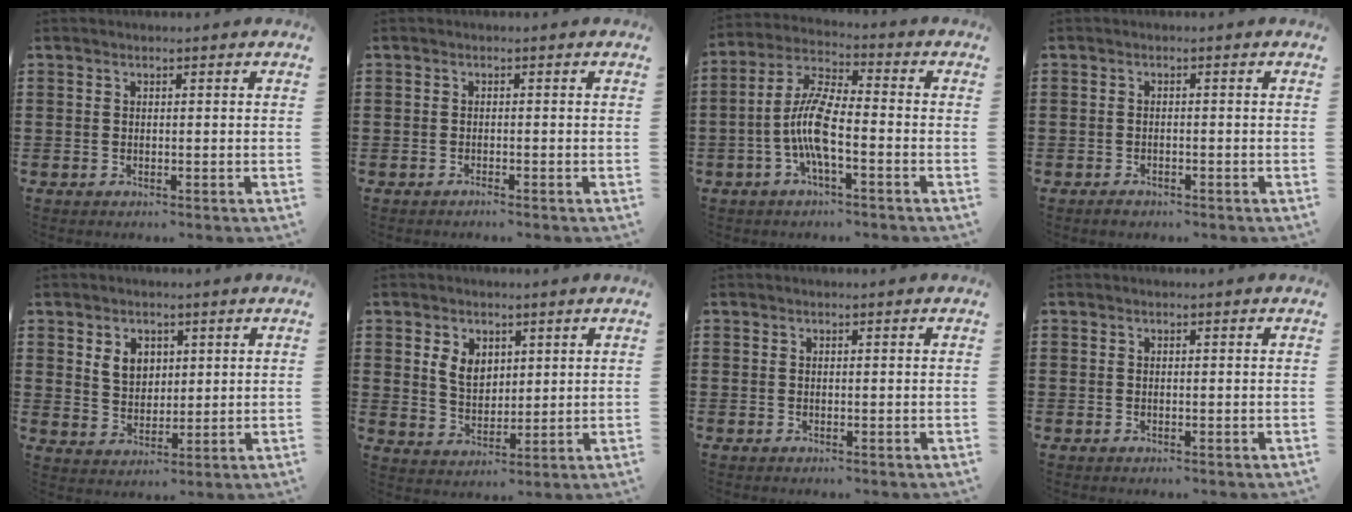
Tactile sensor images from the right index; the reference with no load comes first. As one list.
[{"total": 0.6, "force": [-0.6, 0.0, 0.1], "torque": [-0.004, -0.001, -0.013]}, {"total": 8.7, "force": [-2.5, 2.4, 8.0], "torque": [-0.184, -0.010, -0.052]}, {"total": 1.0, "force": [-0.9, 0.4, 0.3], "torque": [-0.010, -0.002, -0.018]}, {"total": 4.6, "force": [1.8, 3.7, 2.2], "torque": [-0.057, 0.012, 0.033]}, {"total": 5.0, "force": [1.9, 3.7, 2.7], "torque": [-0.059, 0.009, 0.032]}, {"total": 0.0}, {"total": 0.0}]